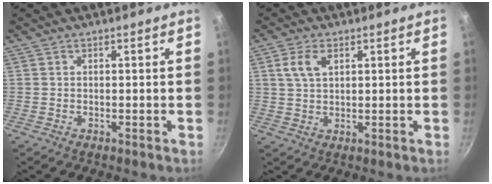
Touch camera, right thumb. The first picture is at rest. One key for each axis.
{"total": 4.7, "fx": 1.9, "fy": 2.7, "fz": 3.4, "tx": -0.069, "ty": -0.001, "tz": 0.038}